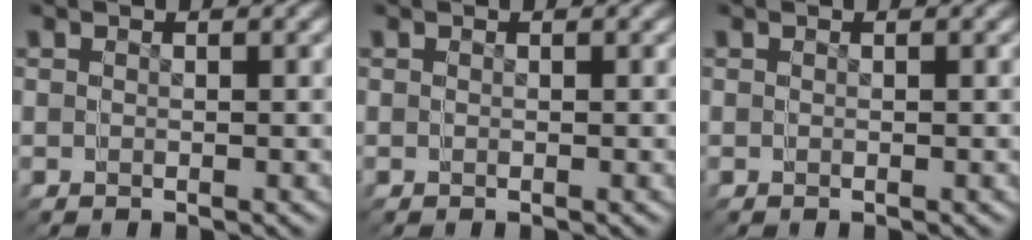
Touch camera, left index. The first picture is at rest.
{"total": 0.0}
{"total": 0.0}